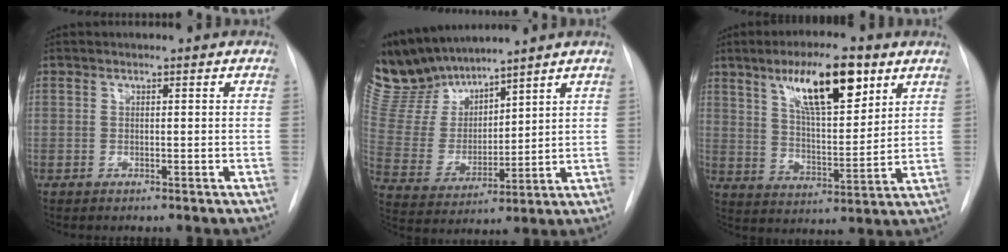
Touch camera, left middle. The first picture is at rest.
{"total": 12.4, "force": [11.6, 3.3, 3.1], "torque": [-0.084, 0.006, 0.247]}
{"total": 13.5, "force": [7.4, 3.3, 10.8], "torque": [-0.182, 0.005, 0.128]}